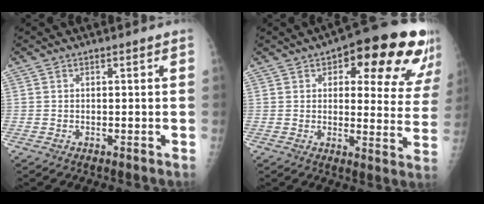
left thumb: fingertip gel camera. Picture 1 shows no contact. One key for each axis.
{"total": 20.8, "fx": 10.9, "fy": 8.3, "fz": 15.7, "tx": -0.152, "ty": -0.021, "tz": 0.132}